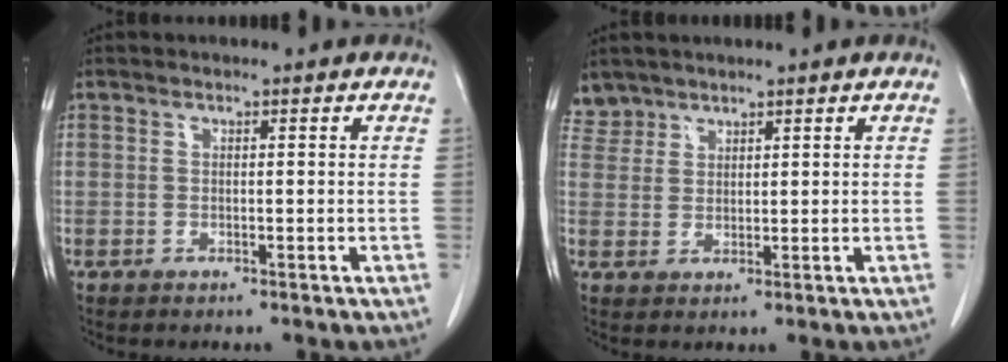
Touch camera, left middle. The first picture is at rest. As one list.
[{"total": 3.1, "force": [2.7, 1.5, -0.5], "torque": [0.016, 0.008, 0.054]}]